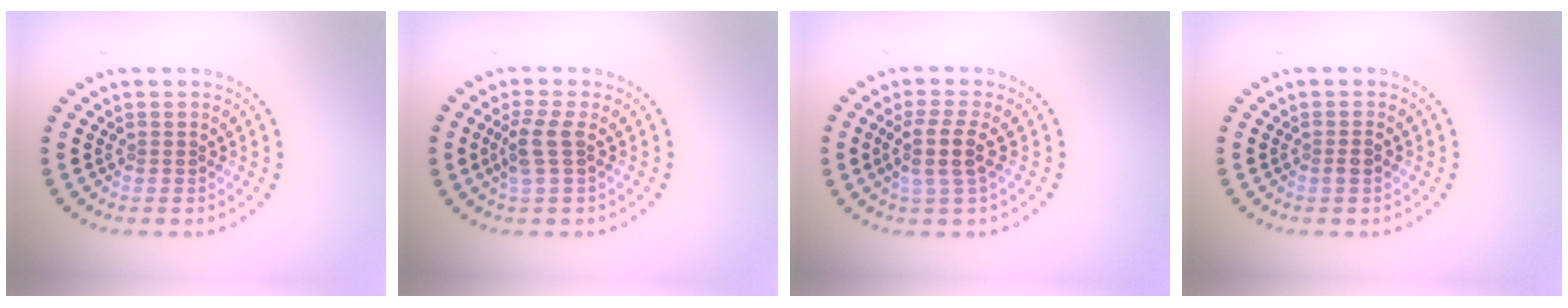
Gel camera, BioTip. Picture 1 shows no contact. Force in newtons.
{"total": 2.4, "press": 2.1, "slide": 1.3}
{"total": 2.7, "press": 2.2, "slide": 1.6}
{"total": 0.9, "press": 0.8, "slide": 0.5}